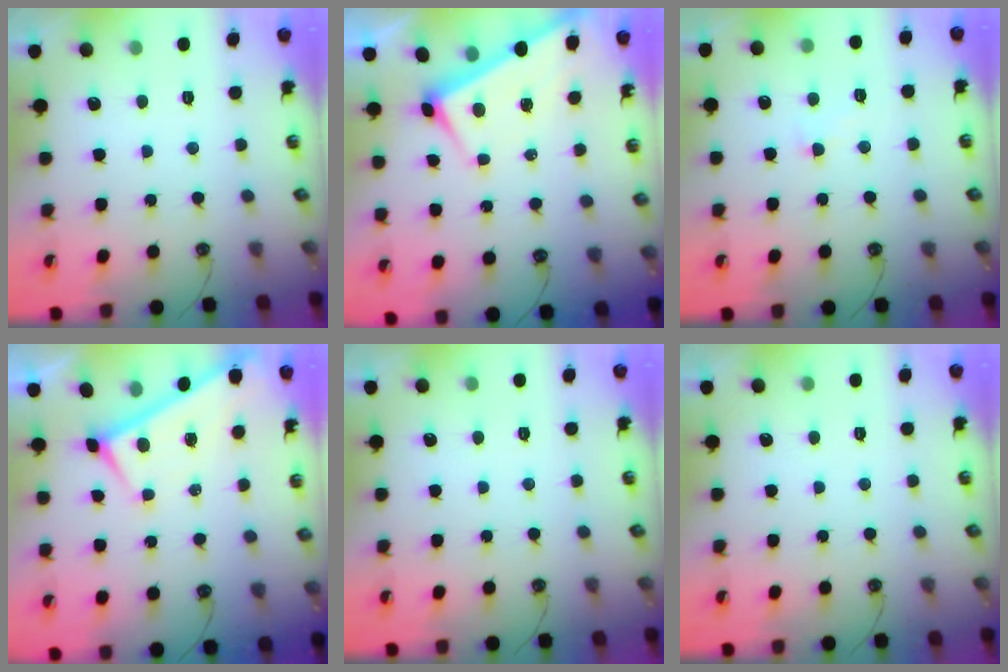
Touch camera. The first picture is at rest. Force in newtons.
{"total": 3.1, "press": 3.1, "slide": 0.0}
{"total": 1.1, "press": 0.7, "slide": 0.8}
{"total": 0.0}
{"total": 0.0}
{"total": 0.0}